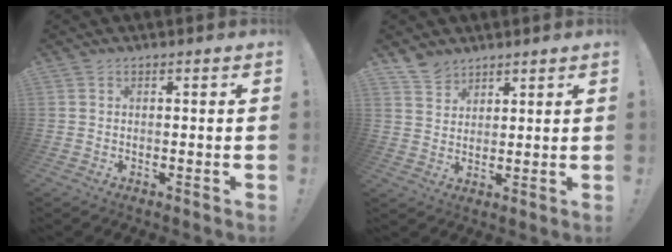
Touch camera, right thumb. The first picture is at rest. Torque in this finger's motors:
{"motor_torque": [-0.07, -0.14, -0.39, 0.26, -0.06]}